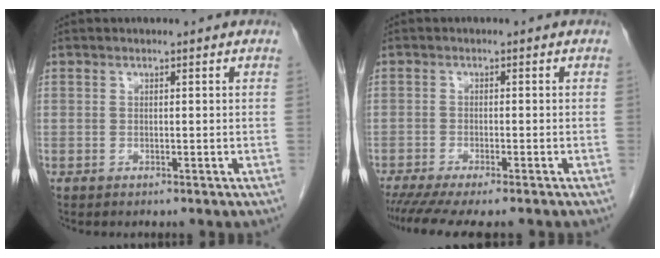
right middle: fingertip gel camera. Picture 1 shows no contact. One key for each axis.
{"total": 9.1, "fx": -7.6, "fy": 0.9, "fz": 4.9, "tx": -0.065, "ty": -0.017, "tz": -0.117}